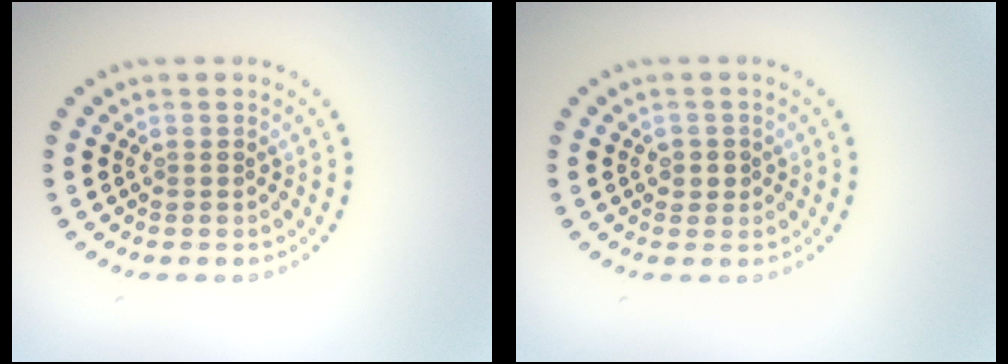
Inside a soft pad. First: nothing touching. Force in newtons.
{"total": 1.1, "press": 1.0, "slide": 0.6}